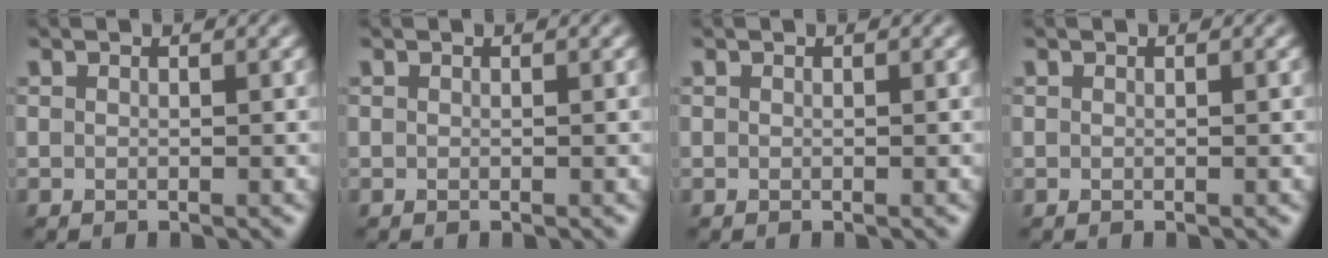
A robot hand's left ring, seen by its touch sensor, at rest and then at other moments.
{"total": 0.0}
{"total": 0.0}
{"total": 0.0}